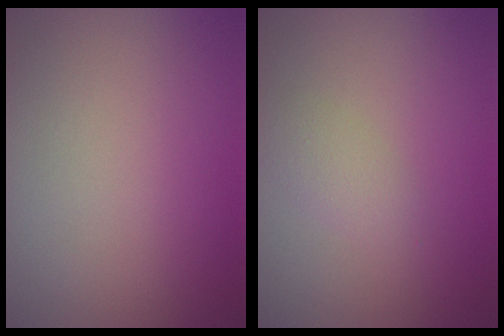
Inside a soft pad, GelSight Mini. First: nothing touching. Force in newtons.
{"total": 1.5, "press": 1.5, "slide": 0.1}